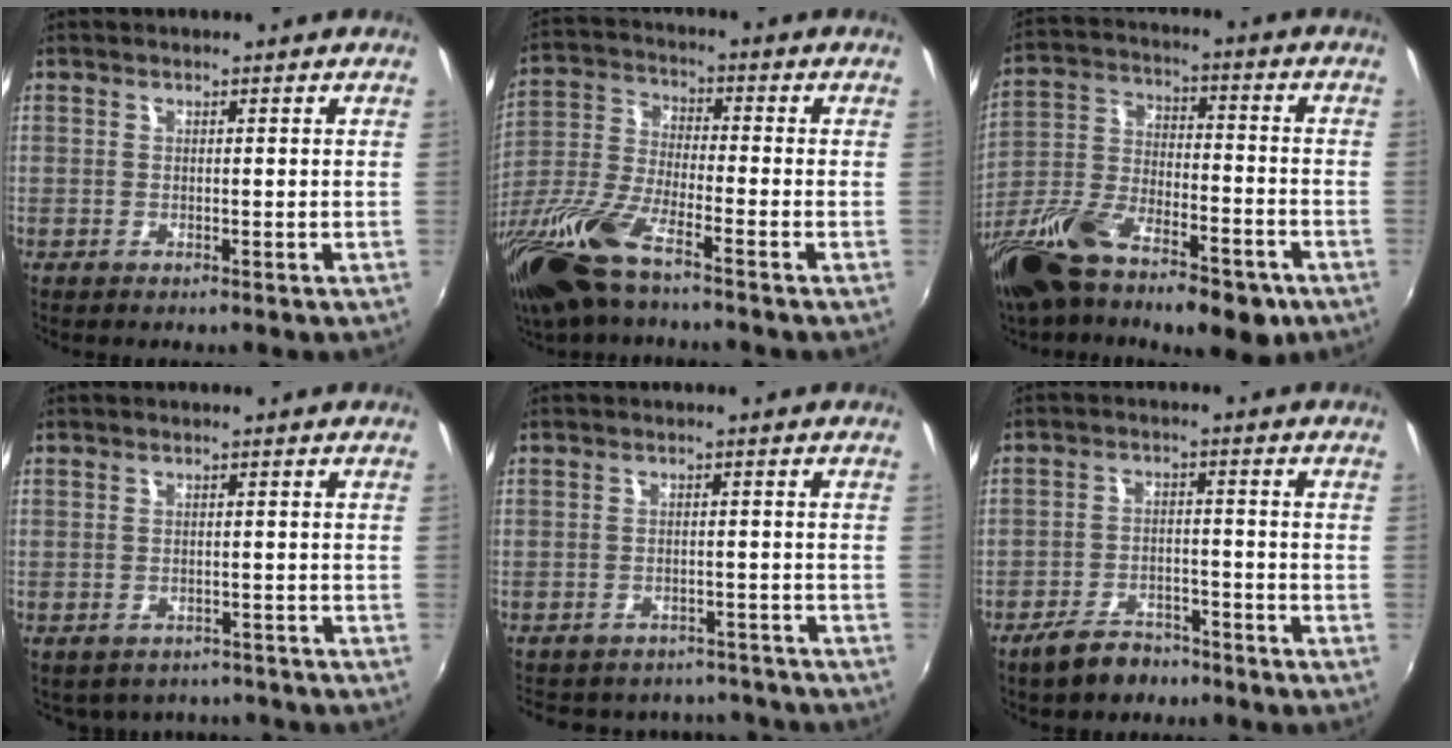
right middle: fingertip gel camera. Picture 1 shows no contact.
{"total": 16.2, "force": [-11.2, 3.8, 11.2], "torque": [-0.253, -0.035, -0.228]}
{"total": 20.7, "force": [-13.4, 8.2, 13.5], "torque": [-0.268, -0.031, -0.227]}
{"total": 6.1, "force": [-5.1, 3.1, 1.3], "torque": [-0.031, -0.010, -0.062]}
{"total": 13.0, "force": [-11.2, 5.7, 3.2], "torque": [-0.080, 0.013, -0.136]}
{"total": 6.9, "force": [-5.5, 3.3, 2.6], "torque": [-0.065, 0.014, -0.081]}